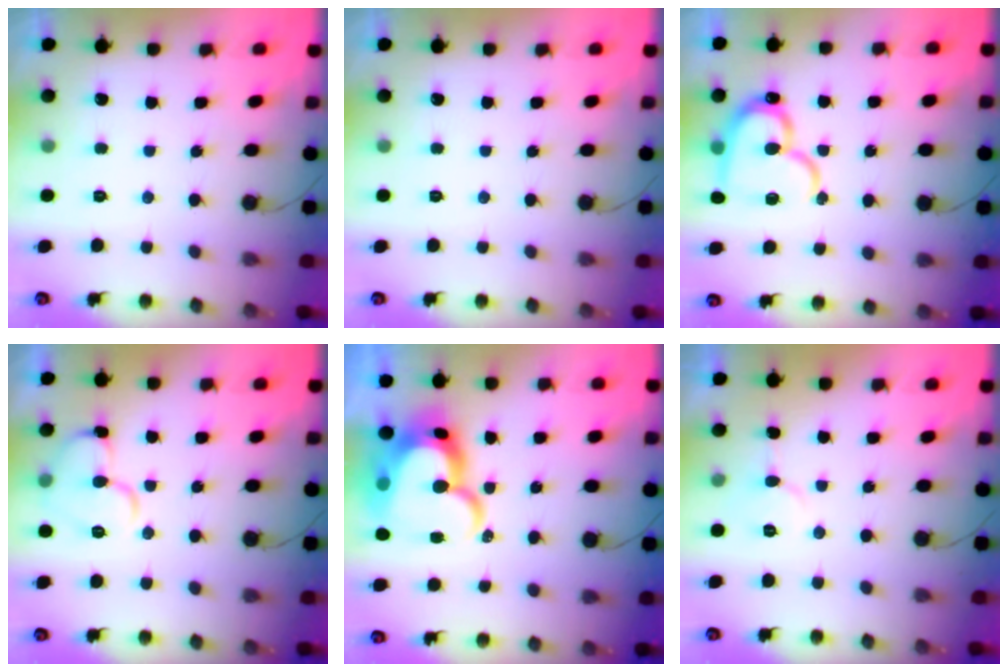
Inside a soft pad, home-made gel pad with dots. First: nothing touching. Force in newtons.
{"total": 0.0}
{"total": 17.1, "press": 17.0, "slide": 1.8}
{"total": 11.3, "press": 11.2, "slide": 1.3}
{"total": 22.0, "press": 21.9, "slide": 1.9}
{"total": 5.6, "press": 5.6, "slide": 0.2}